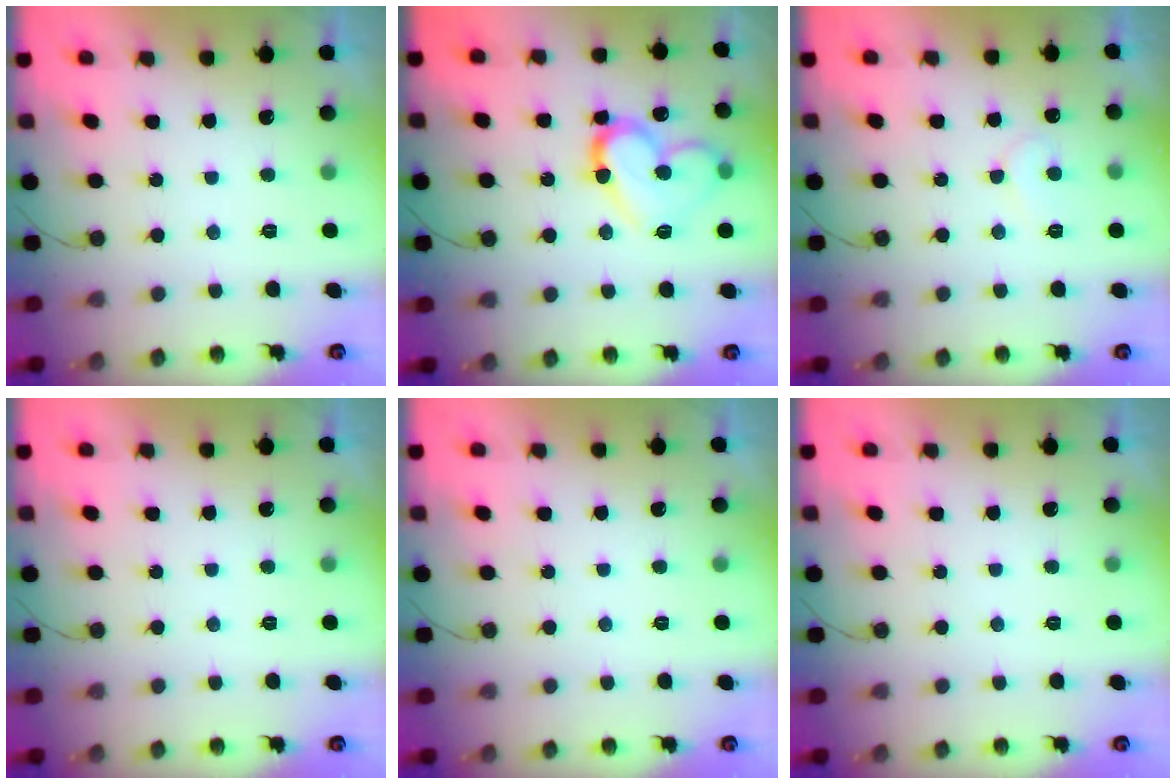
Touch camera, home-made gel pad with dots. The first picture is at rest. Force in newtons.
{"total": 14.6, "press": 14.5, "slide": 1.8}
{"total": 6.3, "press": 6.3, "slide": 0.4}
{"total": 0.0}
{"total": 0.0}
{"total": 0.0}